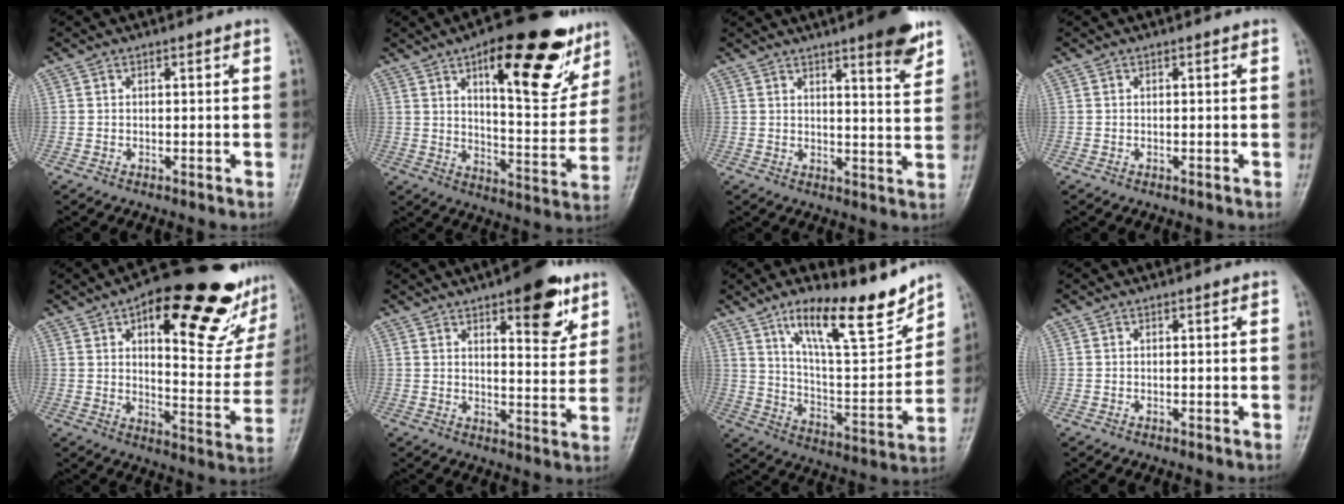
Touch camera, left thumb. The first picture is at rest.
{"total": 22.6, "force": [11.9, 8.4, 17.3], "torque": [-0.196, -0.044, 0.176]}
{"total": 8.4, "force": [5.7, 1.3, 6.1], "torque": [-0.067, -0.034, 0.073]}
{"total": 0.0}
{"total": 27.1, "force": [14.5, 9.9, 20.6], "torque": [-0.232, -0.032, 0.204]}
{"total": 11.8, "force": [6.7, 4.4, 8.7], "torque": [-0.086, -0.034, 0.091]}
{"total": 18.6, "force": [13.0, 5.0, 12.3], "torque": [-0.159, -0.081, 0.223]}
{"total": 0.0}